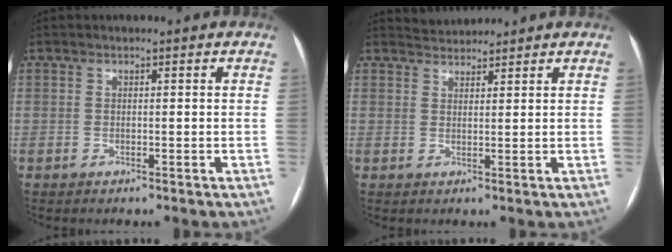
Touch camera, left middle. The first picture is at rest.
{"total": 2.4, "force": [2.4, 0.1, -0.4], "torque": [-0.002, 0.012, 0.047]}